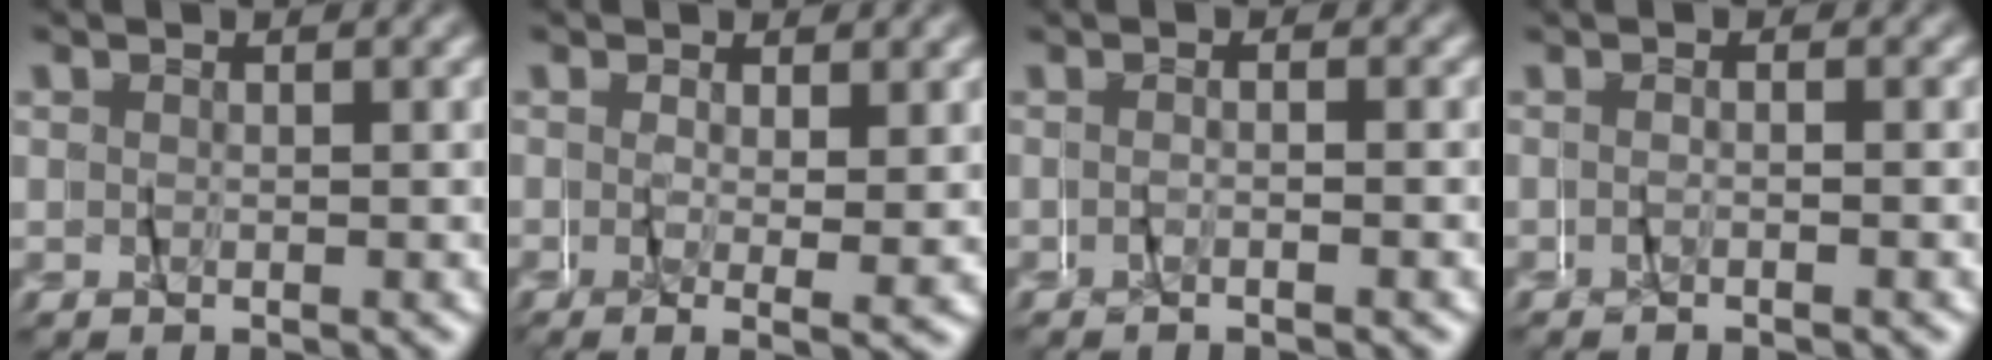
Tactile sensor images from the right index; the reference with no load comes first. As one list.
[{"total": 2.6, "force": [-1.4, -2.1, 0.4], "torque": [-0.007, -0.018, -0.012]}, {"total": 2.5, "force": [-1.8, -1.6, -0.5], "torque": [0.006, 0.003, -0.034]}, {"total": 2.6, "force": [-1.8, -1.7, -0.8], "torque": [0.007, -0.001, -0.032]}]